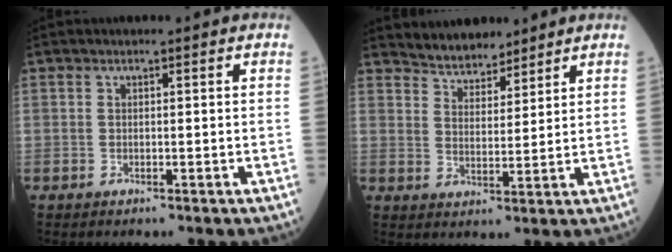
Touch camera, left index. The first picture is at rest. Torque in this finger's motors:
{"motor_torque": [0.00, 0.00, 0.00, -0.01]}